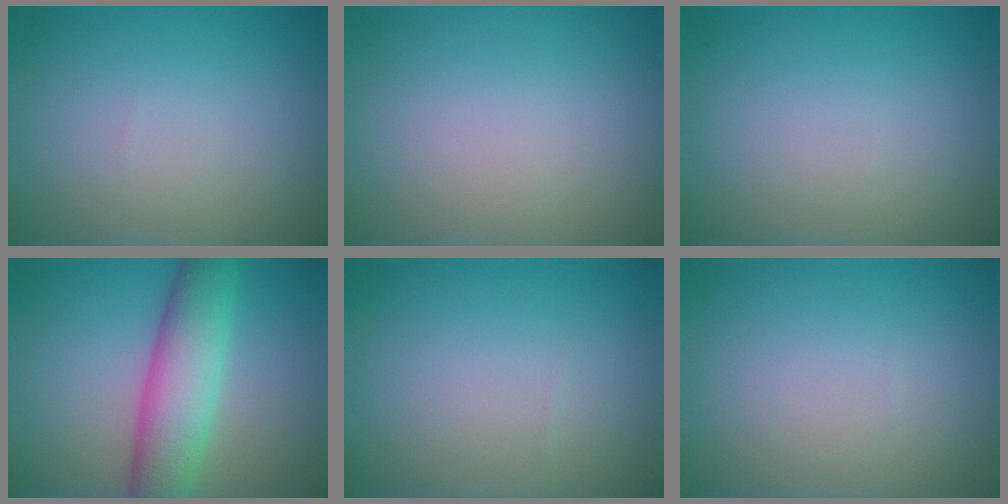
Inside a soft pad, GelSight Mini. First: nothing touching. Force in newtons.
{"total": 0.0}
{"total": 0.0}
{"total": 7.1, "press": 7.1, "slide": 0.2}
{"total": 0.0}
{"total": 0.0}